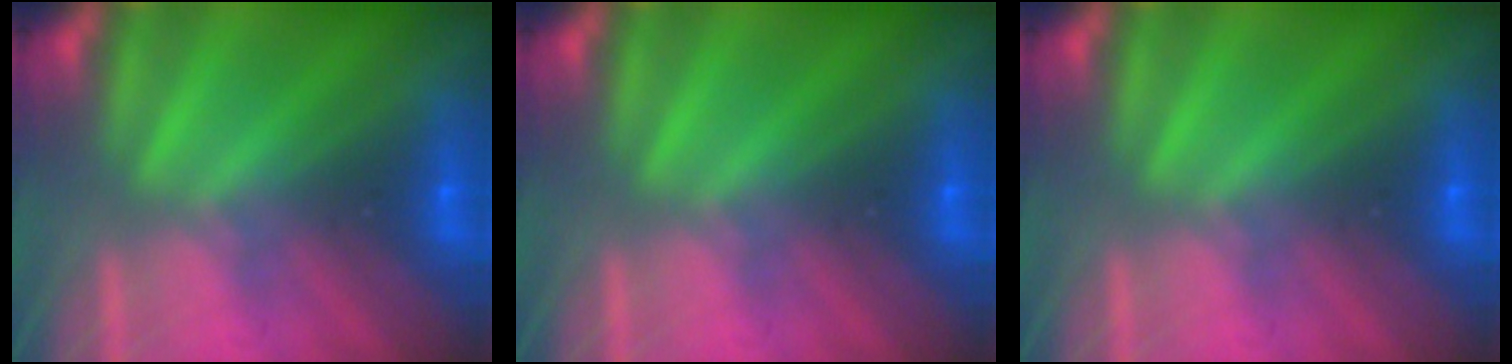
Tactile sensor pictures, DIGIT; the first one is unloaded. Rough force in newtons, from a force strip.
{"total": 0.0}
{"total": 0.0}